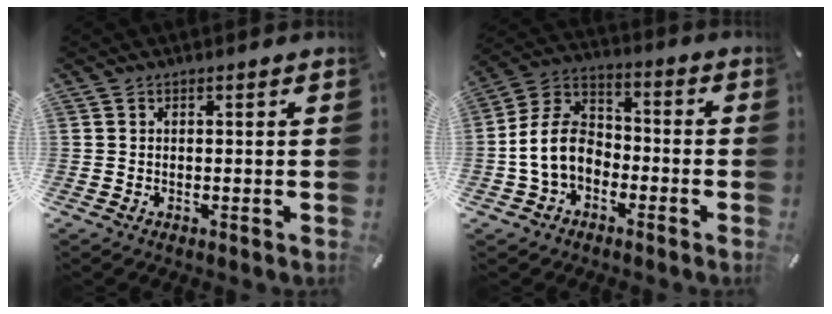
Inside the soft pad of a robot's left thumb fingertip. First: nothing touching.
{"total": 10.7, "force": [-3.4, 8.1, 6.1], "torque": [-0.150, 0.018, -0.068]}